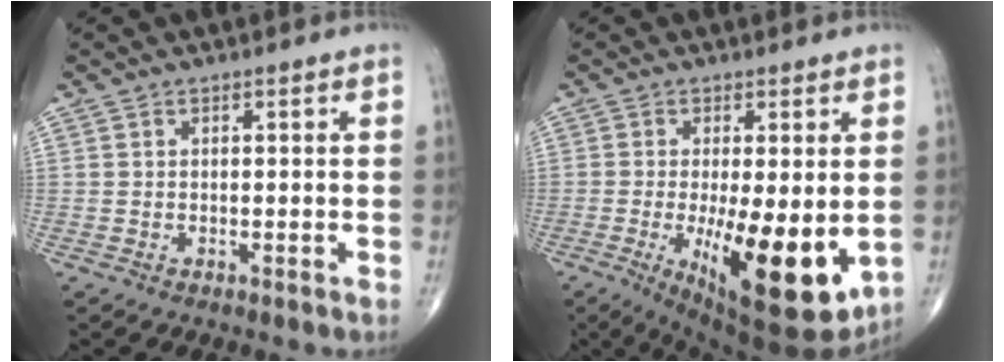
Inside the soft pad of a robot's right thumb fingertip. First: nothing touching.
{"total": 16.4, "force": [-3.2, 5.3, 15.2], "torque": [-0.222, -0.031, -0.028]}